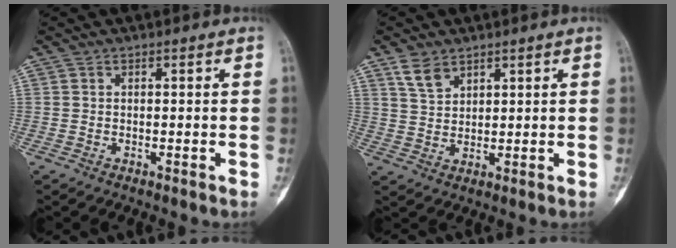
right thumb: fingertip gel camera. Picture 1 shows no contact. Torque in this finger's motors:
{"motor_torque": [-0.69, 0.33, 0.11, 0.30, 0.06]}